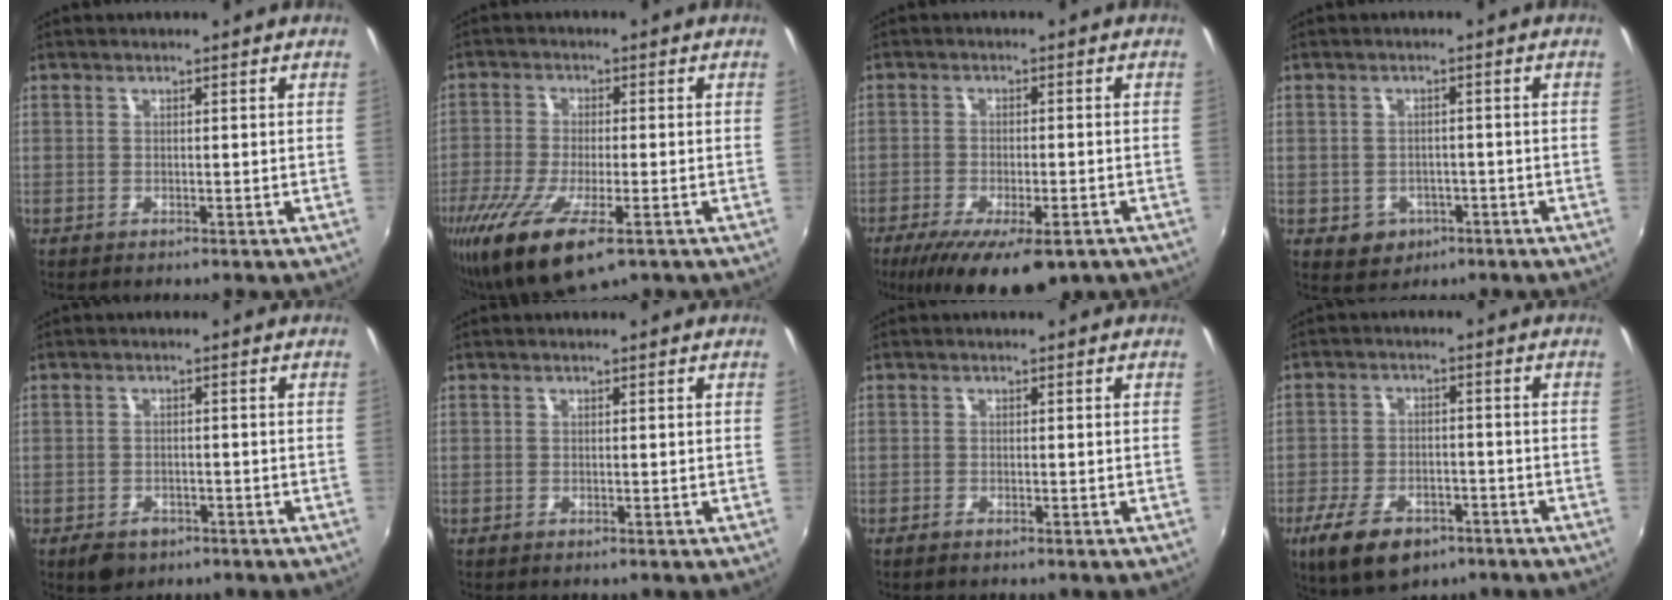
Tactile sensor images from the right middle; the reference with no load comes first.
{"total": 13.9, "force": [-7.7, 4.1, 10.8], "torque": [-0.232, -0.053, -0.136]}
{"total": 13.7, "force": [-9.0, 4.4, 9.3], "torque": [-0.180, -0.040, -0.136]}
{"total": 4.8, "force": [-1.8, 4.3, 1.4], "torque": [-0.040, 0.003, -0.014]}
{"total": 4.3, "force": [-2.8, 2.7, 1.9], "torque": [-0.049, -0.006, -0.039]}
{"total": 0.0}
{"total": 0.9, "force": [-0.8, 0.0, 0.5], "torque": [-0.010, -0.003, -0.016]}
{"total": 11.6, "force": [-7.1, 6.0, 6.9], "torque": [-0.159, -0.019, -0.117]}